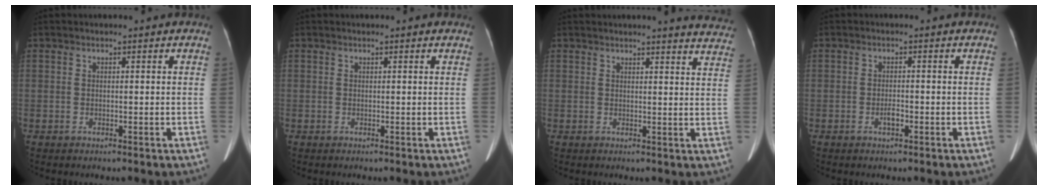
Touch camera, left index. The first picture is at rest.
{"total": 1.2, "force": [1.1, 0.2, 0.5], "torque": [-0.007, 0.010, 0.007]}
{"total": 10.6, "force": [10.3, 0.7, 2.7], "torque": [-0.006, -0.046, 0.082]}
{"total": 2.2, "force": [-2.0, 0.5, 0.8], "torque": [-0.017, 0.002, -0.028]}